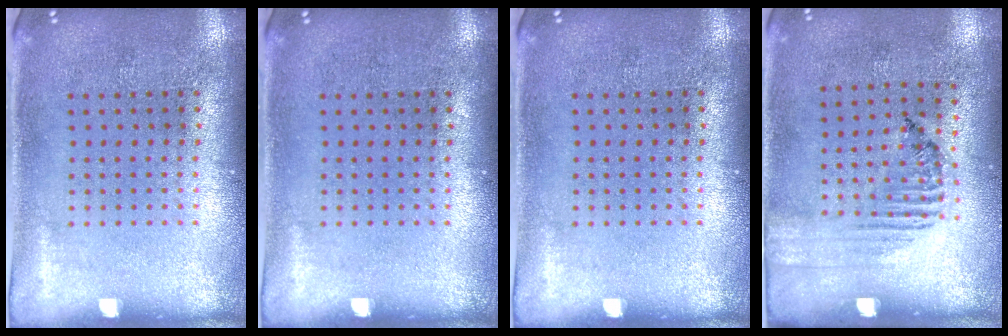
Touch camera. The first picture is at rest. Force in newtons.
{"total": 0.0}
{"total": 0.0}
{"total": 1.5, "press": 1.1, "slide": 1.1}